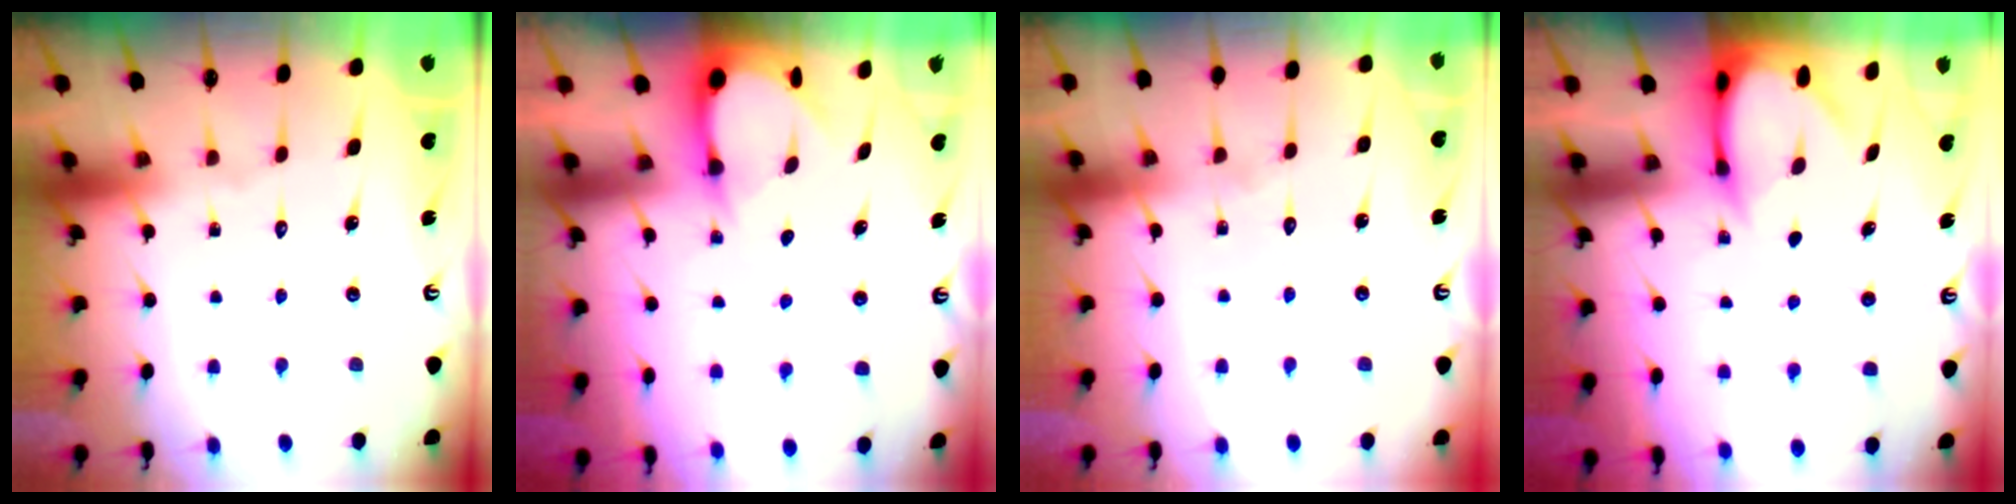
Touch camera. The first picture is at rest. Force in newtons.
{"total": 3.3, "press": 3.3, "slide": 0.4}
{"total": 2.7, "press": 2.7, "slide": 0.2}
{"total": 3.3, "press": 3.3, "slide": 0.3}